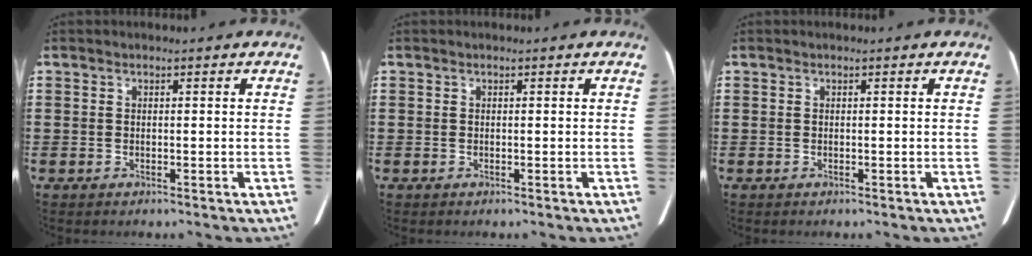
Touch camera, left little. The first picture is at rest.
{"total": 0.0}
{"total": 0.0}